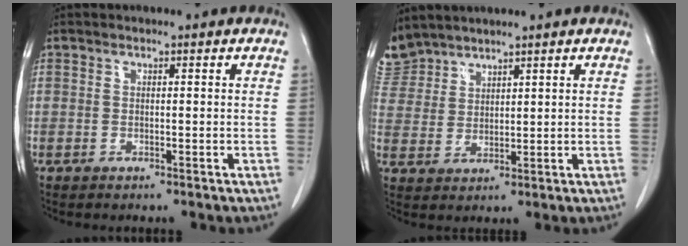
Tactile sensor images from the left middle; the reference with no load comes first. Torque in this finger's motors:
{"motor_torque": [1.07, -1.07, 0.10, -0.03]}